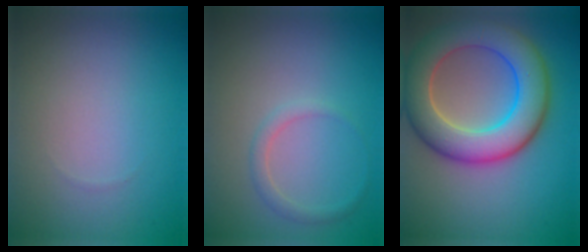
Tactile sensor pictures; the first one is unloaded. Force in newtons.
{"total": 1.3, "press": 1.3, "slide": 0.1}
{"total": 9.3, "press": 9.3, "slide": 0.5}